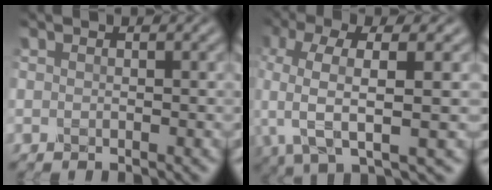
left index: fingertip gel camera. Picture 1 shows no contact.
{"total": 7.8, "force": [-1.0, 2.8, 7.2], "torque": [-0.149, 0.003, -0.026]}